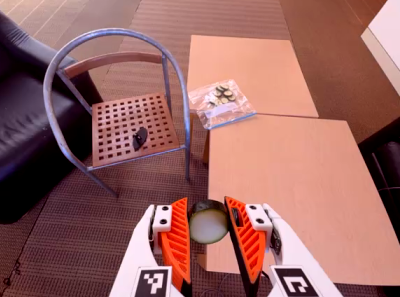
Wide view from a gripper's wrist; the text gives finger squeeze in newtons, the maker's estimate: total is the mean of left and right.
{"total": 11.7, "left": 12.1, "right": 11.4}